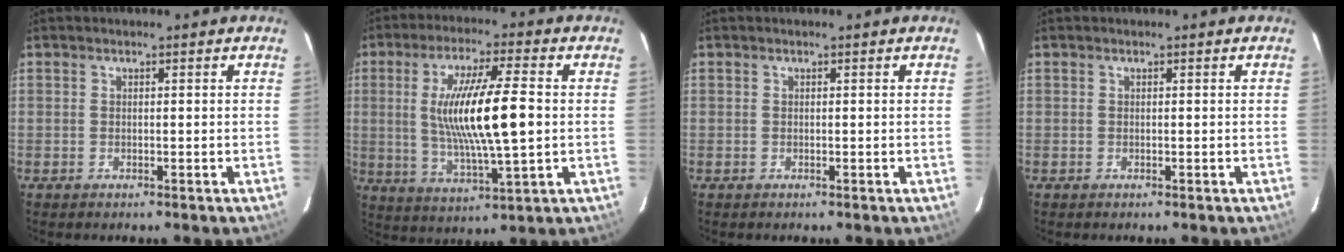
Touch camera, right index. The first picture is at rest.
{"total": 15.3, "force": [0.6, 2.3, 15.1], "torque": [-0.280, -0.009, 0.019]}
{"total": 0.0}
{"total": 0.0}